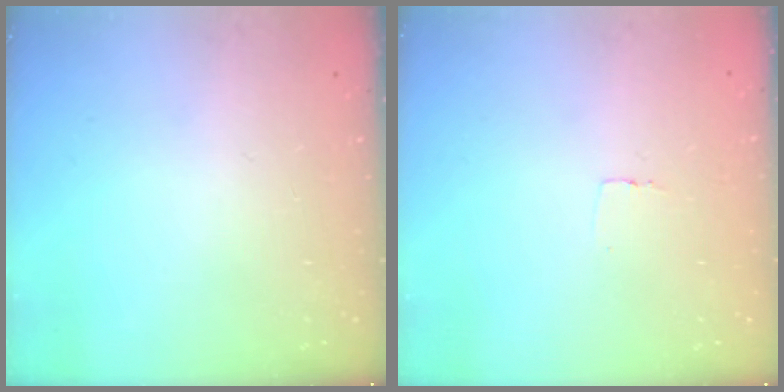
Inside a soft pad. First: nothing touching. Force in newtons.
{"total": 2.3, "press": 2.3, "slide": 0.1}